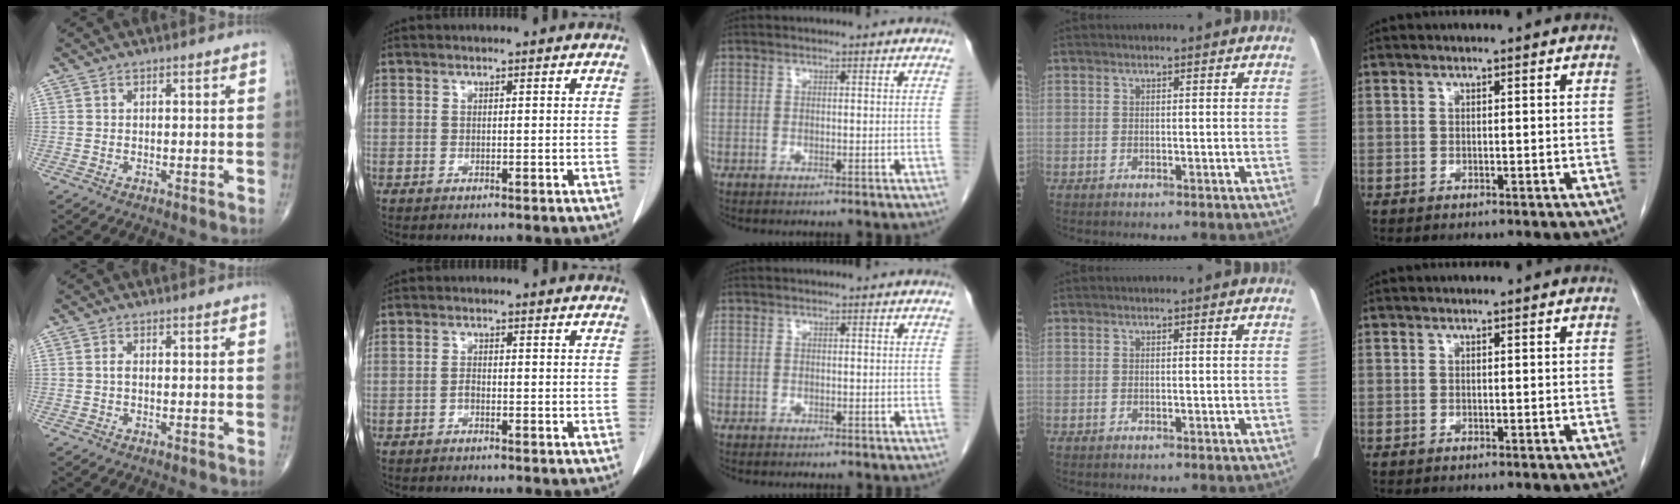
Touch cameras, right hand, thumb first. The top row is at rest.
{"thumb": {"total": 0.8, "force": [-0.1, 0.4, 0.6], "torque": [-0.010, 0.002, -0.004]}, "index": {"total": 0.8, "force": [-0.5, 0.2, 0.6], "torque": [-0.010, 0.003, -0.012]}, "middle": {"total": 0.6, "force": [-0.4, 0.4, 0.0], "torque": [-0.007, 0.002, -0.008]}}